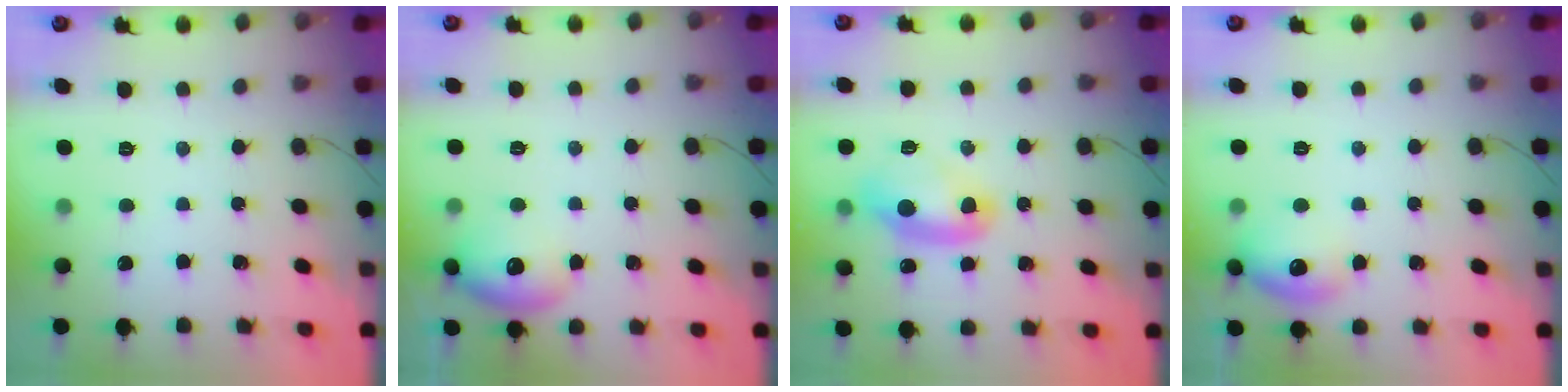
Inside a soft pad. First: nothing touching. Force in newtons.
{"total": 10.6, "press": 10.5, "slide": 1.3}
{"total": 9.8, "press": 9.7, "slide": 1.3}
{"total": 11.8, "press": 11.8, "slide": 0.8}